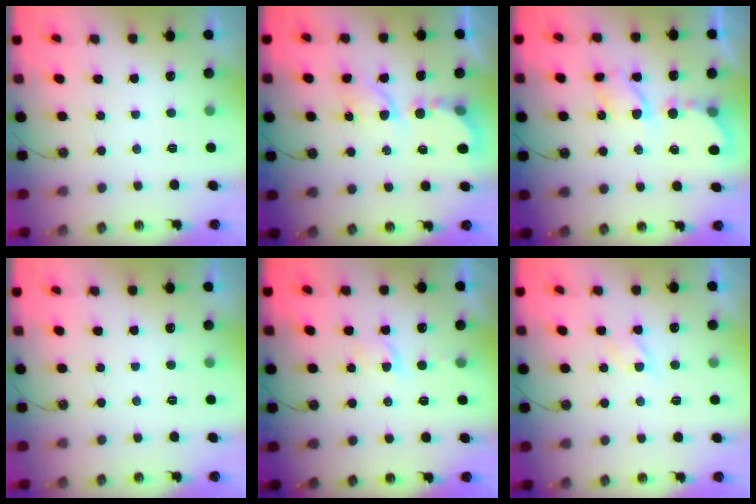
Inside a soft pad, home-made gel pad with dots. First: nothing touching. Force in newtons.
{"total": 6.3, "press": 6.2, "slide": 0.6}
{"total": 6.2, "press": 6.2, "slide": 0.4}
{"total": 0.0}
{"total": 2.0, "press": 2.0, "slide": 0.4}
{"total": 2.8, "press": 2.7, "slide": 0.4}